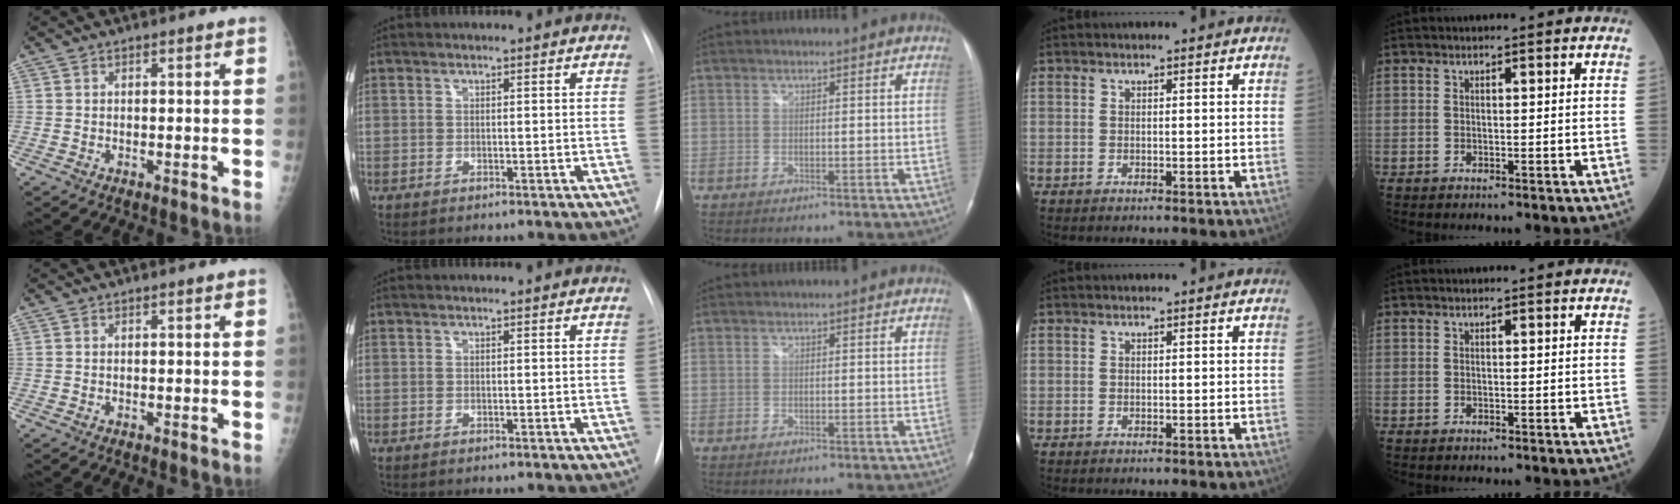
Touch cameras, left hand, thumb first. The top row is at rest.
{}